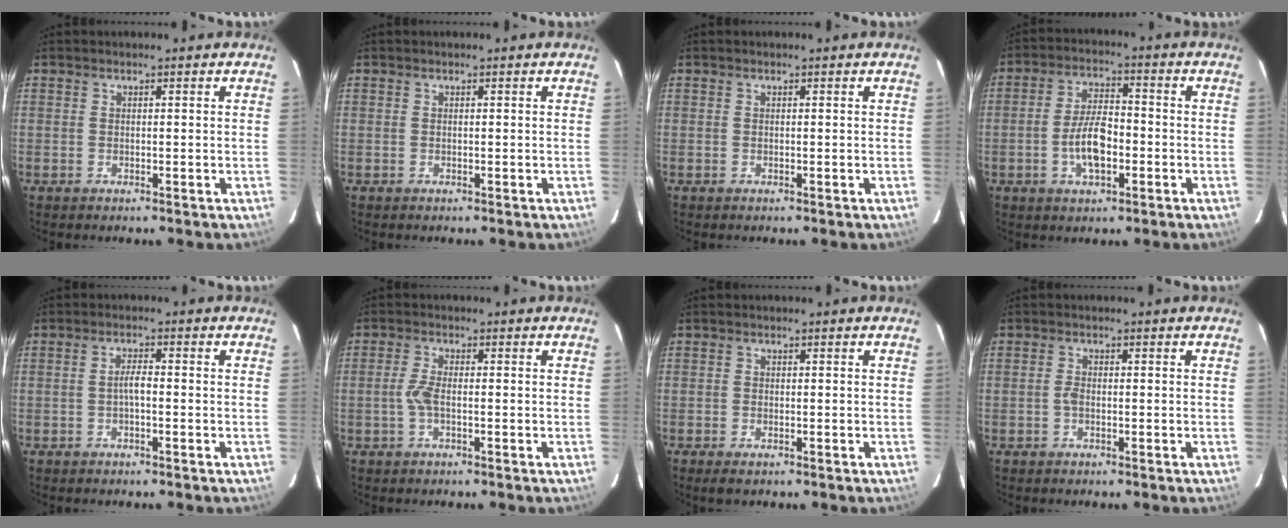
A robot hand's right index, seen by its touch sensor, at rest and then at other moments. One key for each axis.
{"total": 0.0}
{"total": 0.0}
{"total": 7.9, "fx": -2.4, "fy": 3.6, "fz": 6.6, "tx": -0.131, "ty": 0.006, "tz": -0.040}
{"total": 1.9, "fx": -0.7, "fy": 0.3, "fz": 1.8, "tx": -0.035, "ty": 0.007, "tz": -0.013}
{"total": 2.8, "fx": -0.8, "fy": 0.7, "fz": 2.6, "tx": -0.061, "ty": 0.002, "tz": -0.017}
{"total": 1.6, "fx": -1.1, "fy": 0.6, "fz": 0.9, "tx": -0.018, "ty": -0.005, "tz": -0.019}
{"total": 1.2, "fx": -0.5, "fy": 0.6, "fz": 0.9, "tx": -0.020, "ty": 0.003, "tz": -0.010}